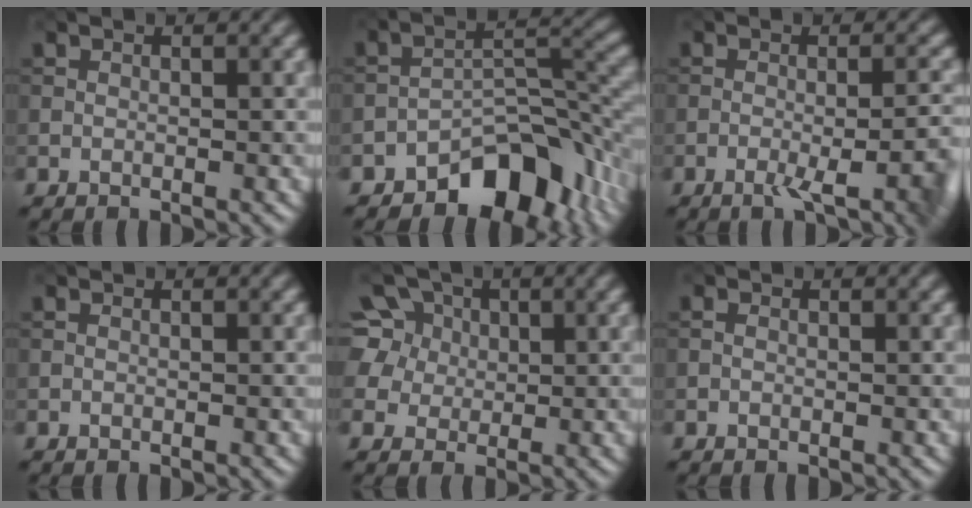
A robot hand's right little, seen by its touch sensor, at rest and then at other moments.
{"total": 7.9, "force": [-5.2, 3.8, 4.6], "torque": [-0.049, 0.007, -0.092]}
{"total": 5.0, "force": [-1.9, 1.2, 4.5], "torque": [-0.063, -0.001, -0.028]}
{"total": 0.0}
{"total": 7.8, "force": [3.1, 6.4, 3.2], "torque": [-0.071, 0.025, 0.039]}
{"total": 0.6, "force": [-0.1, 0.5, 0.4], "torque": [-0.008, -0.001, -0.005]}